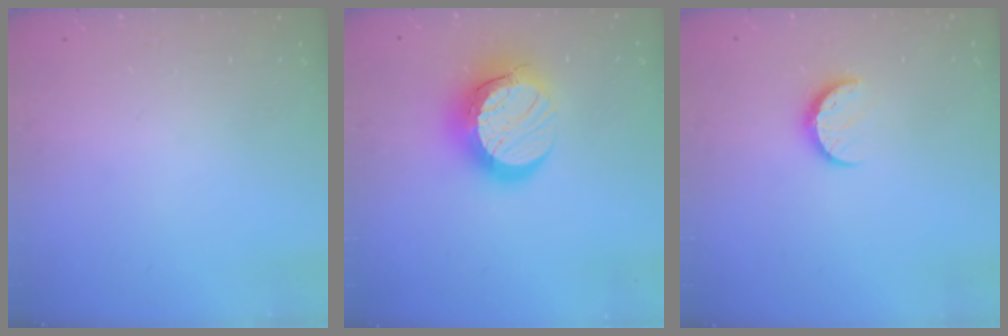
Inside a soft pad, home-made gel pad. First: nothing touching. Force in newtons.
{"total": 15.8, "press": 15.8, "slide": 1.1}
{"total": 8.1, "press": 8.1, "slide": 0.8}